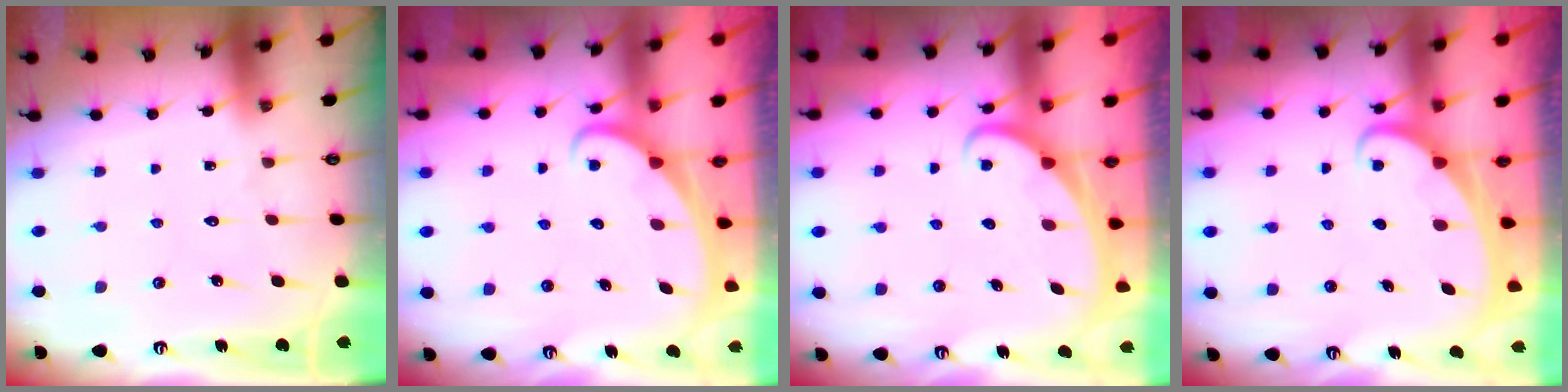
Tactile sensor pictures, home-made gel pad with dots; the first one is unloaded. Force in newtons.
{"total": 2.5, "press": 2.5, "slide": 0.3}
{"total": 2.0, "press": 2.0, "slide": 0.1}
{"total": 1.8, "press": 1.8, "slide": 0.2}